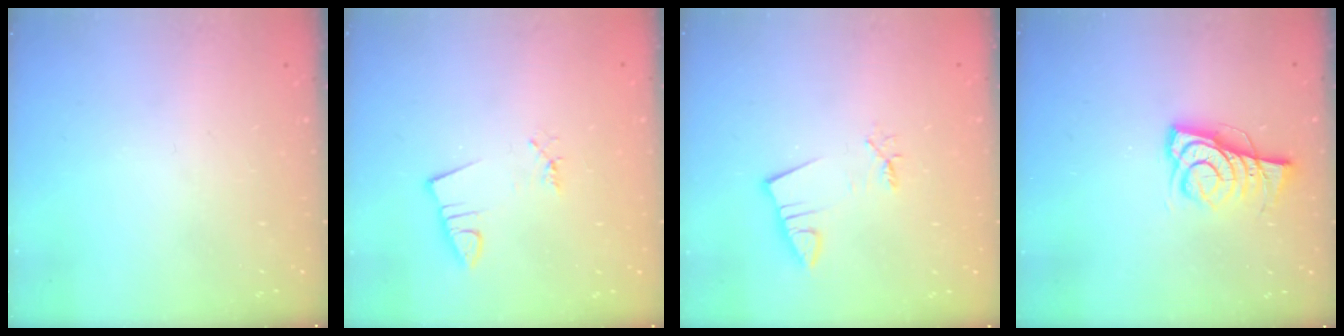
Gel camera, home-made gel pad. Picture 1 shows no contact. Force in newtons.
{"total": 1.0, "press": 1.0, "slide": 0.0}
{"total": 2.5, "press": 2.5, "slide": 0.3}
{"total": 6.7, "press": 6.6, "slide": 1.0}